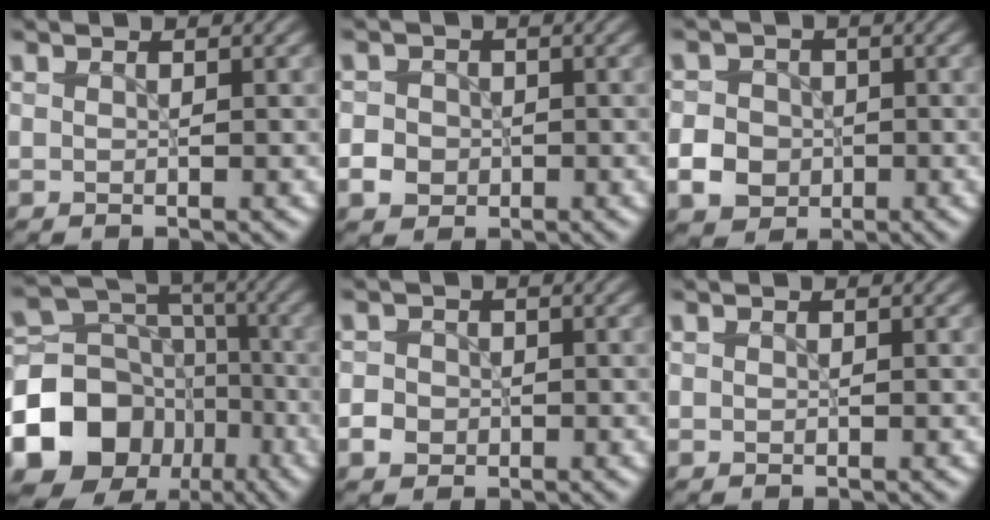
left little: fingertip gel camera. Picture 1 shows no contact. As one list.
[{"total": 2.4, "force": [-0.6, 2.2, 0.7], "torque": [0.001, -0.002, -0.012]}, {"total": 3.8, "force": [-1.0, 3.4, 1.4], "torque": [-0.016, -0.002, -0.026]}, {"total": 13.7, "force": [-5.7, 11.2, 5.5], "torque": [-0.136, 0.002, -0.104]}, {"total": 1.9, "force": [-0.5, 1.7, 0.6], "torque": [0.003, -0.001, -0.009]}, {"total": 0.0}]